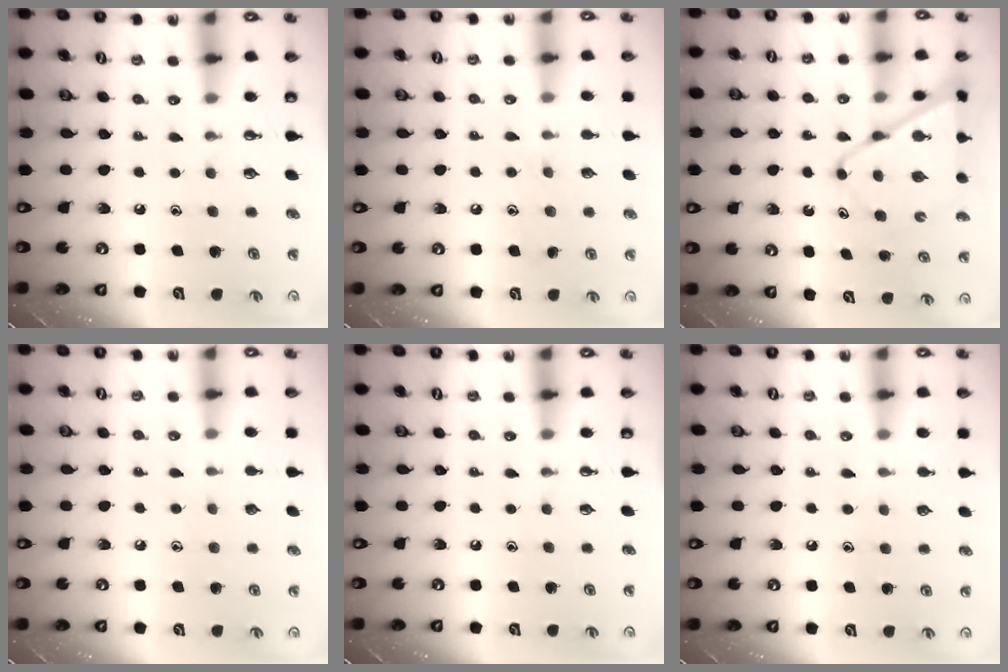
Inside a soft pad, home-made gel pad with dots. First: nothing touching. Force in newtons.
{"total": 6.8, "press": 6.8, "slide": 0.4}
{"total": 11.6, "press": 11.5, "slide": 1.0}
{"total": 5.0, "press": 5.0, "slide": 0.5}
{"total": 0.0}
{"total": 5.0, "press": 5.0, "slide": 0.5}